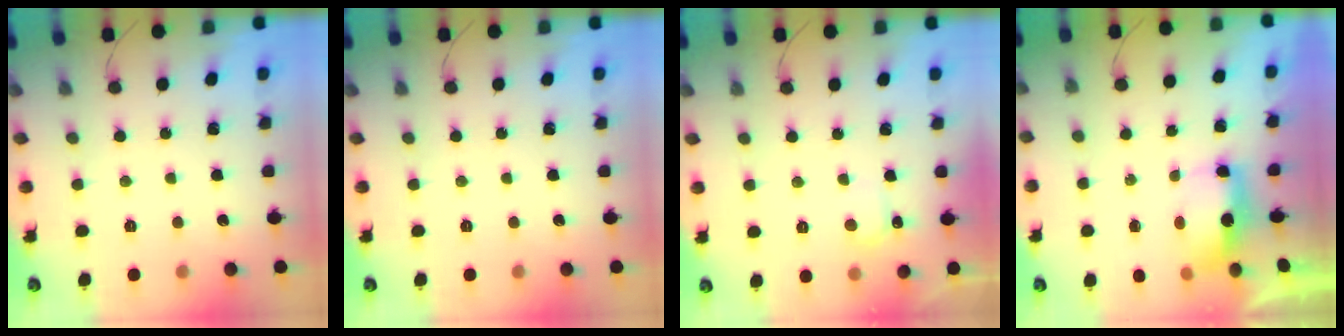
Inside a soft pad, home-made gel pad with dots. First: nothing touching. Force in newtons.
{"total": 0.0}
{"total": 3.9, "press": 3.7, "slide": 1.0}
{"total": 5.8, "press": 5.8, "slide": 0.4}